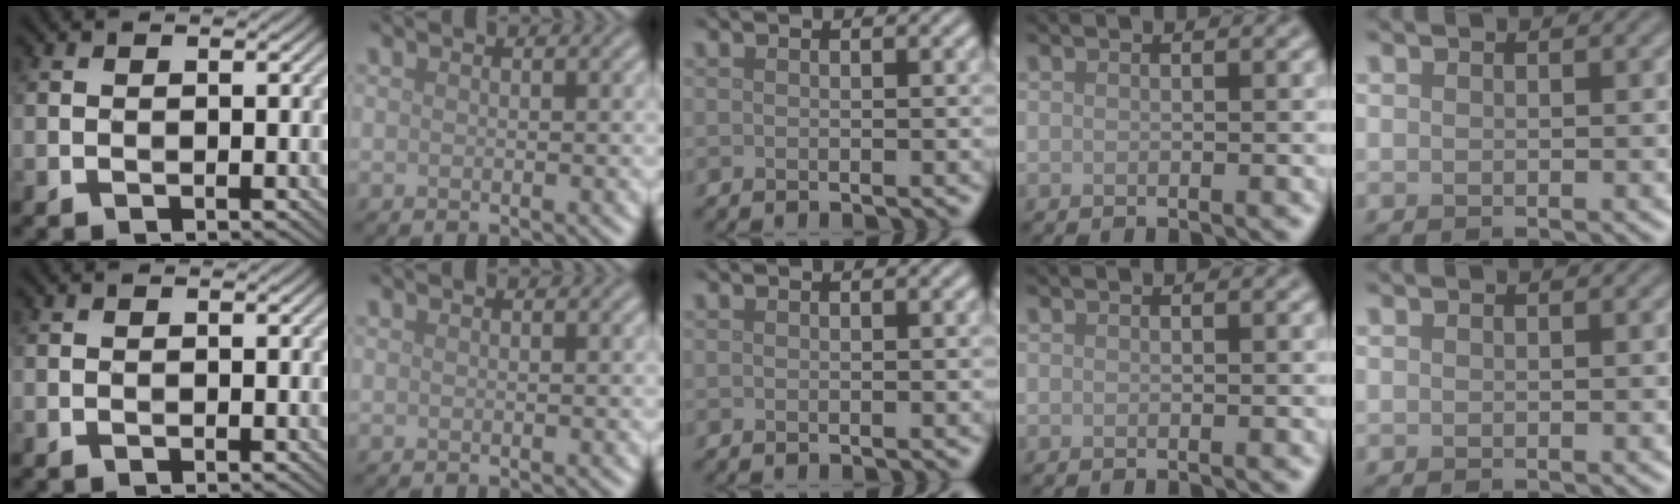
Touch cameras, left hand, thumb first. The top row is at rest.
{}